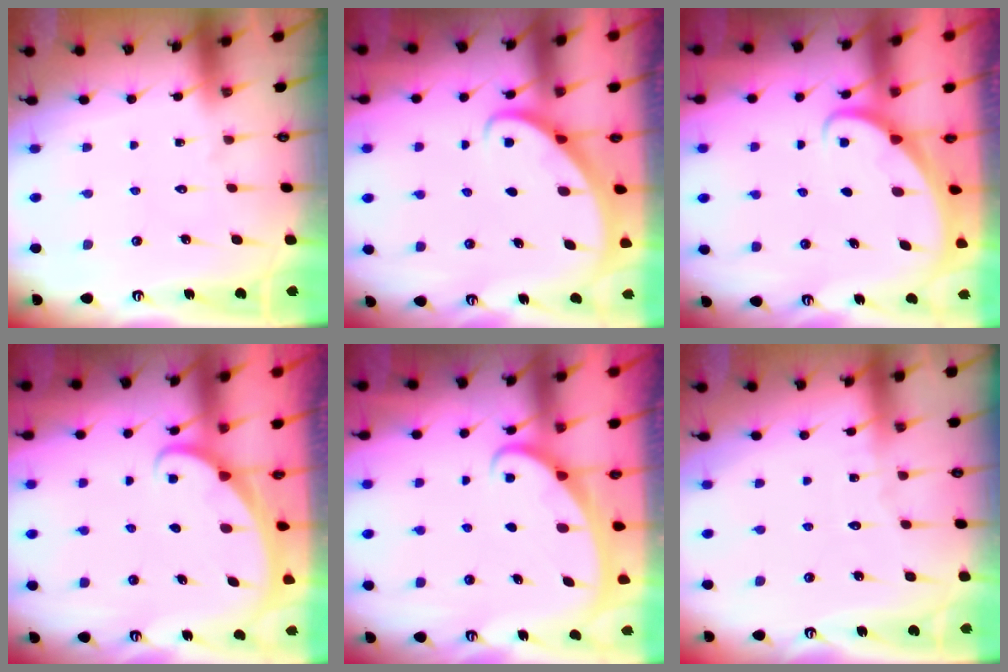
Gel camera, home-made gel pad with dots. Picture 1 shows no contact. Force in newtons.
{"total": 2.8, "press": 2.8, "slide": 0.2}
{"total": 1.9, "press": 1.9, "slide": 0.1}
{"total": 1.8, "press": 1.8, "slide": 0.1}
{"total": 2.2, "press": 2.1, "slide": 0.3}
{"total": 2.4, "press": 2.4, "slide": 0.3}